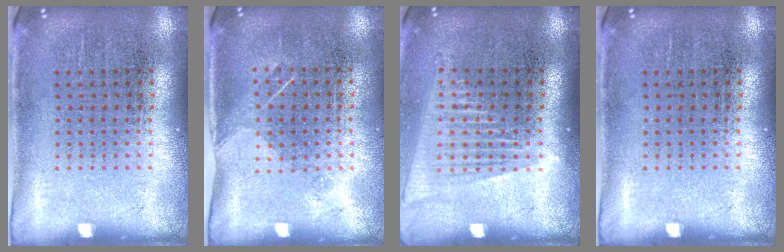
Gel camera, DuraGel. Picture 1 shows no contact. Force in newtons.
{"total": 1.2, "press": 0.9, "slide": 0.7}
{"total": 1.5, "press": 1.3, "slide": 0.6}
{"total": 0.0}